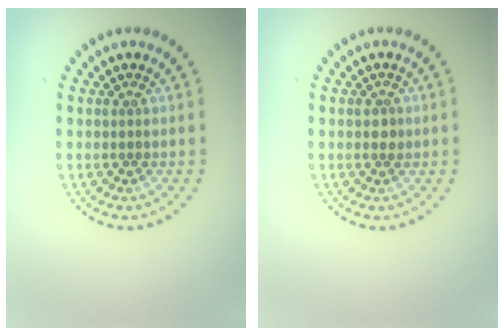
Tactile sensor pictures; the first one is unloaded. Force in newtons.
{"total": 1.0, "press": 1.0, "slide": 0.2}